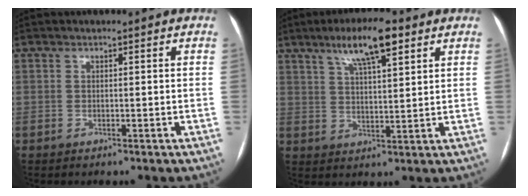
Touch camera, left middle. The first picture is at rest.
{"total": 8.9, "force": [5.4, 1.6, 6.8], "torque": [-0.123, 0.012, 0.092]}